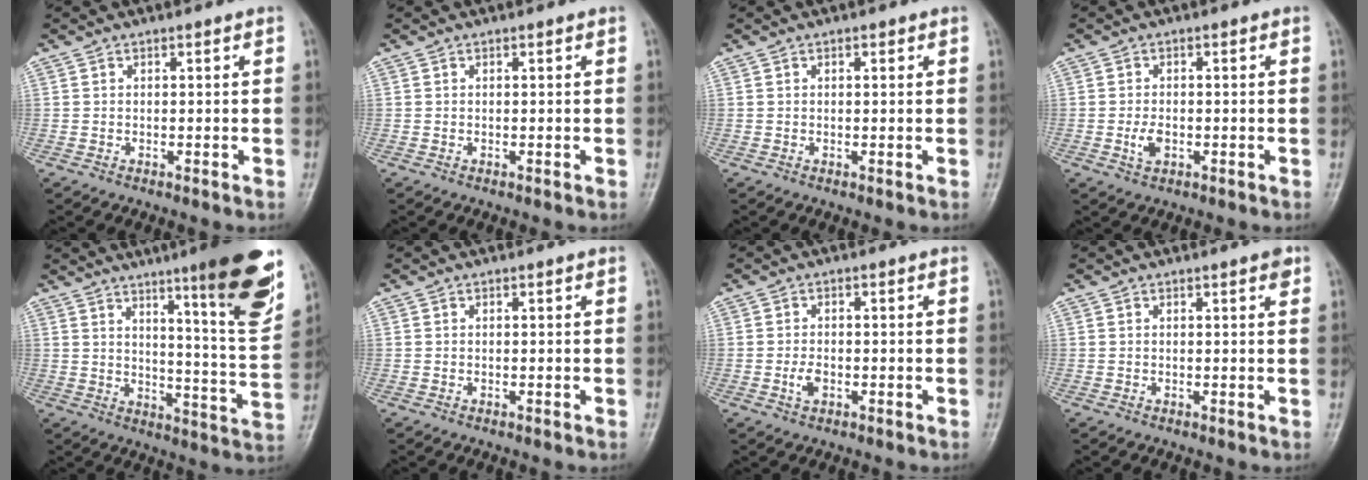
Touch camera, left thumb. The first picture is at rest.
{"total": 0.0}
{"total": 0.9, "force": [0.4, 0.5, 0.7], "torque": [-0.007, 0.001, 0.004]}
{"total": 3.0, "force": [-0.8, 1.8, 2.2], "torque": [-0.042, 0.002, -0.015]}
{"total": 18.4, "force": [10.6, 1.9, 14.9], "torque": [-0.176, -0.062, 0.154]}
{"total": 0.0}
{"total": 2.6, "force": [-0.8, 1.6, 1.9], "torque": [-0.036, 0.005, -0.016]}
{"total": 1.4, "force": [0.8, 0.3, 1.1], "torque": [-0.014, -0.001, 0.008]}